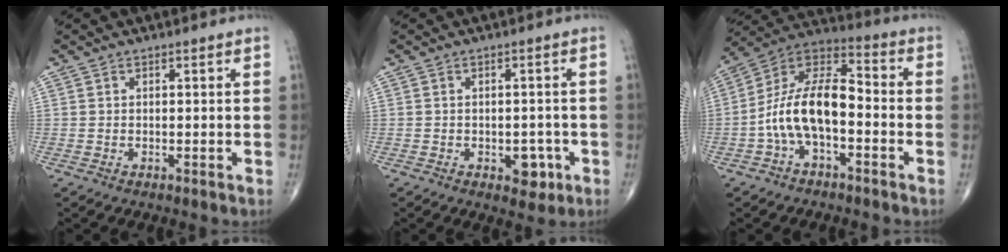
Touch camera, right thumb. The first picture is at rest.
{"total": 4.3, "force": [-1.7, 2.7, 2.9], "torque": [-0.015, 0.006, -0.018]}
{"total": 13.8, "force": [-3.2, 6.8, 11.6], "torque": [-0.214, 0.053, -0.067]}